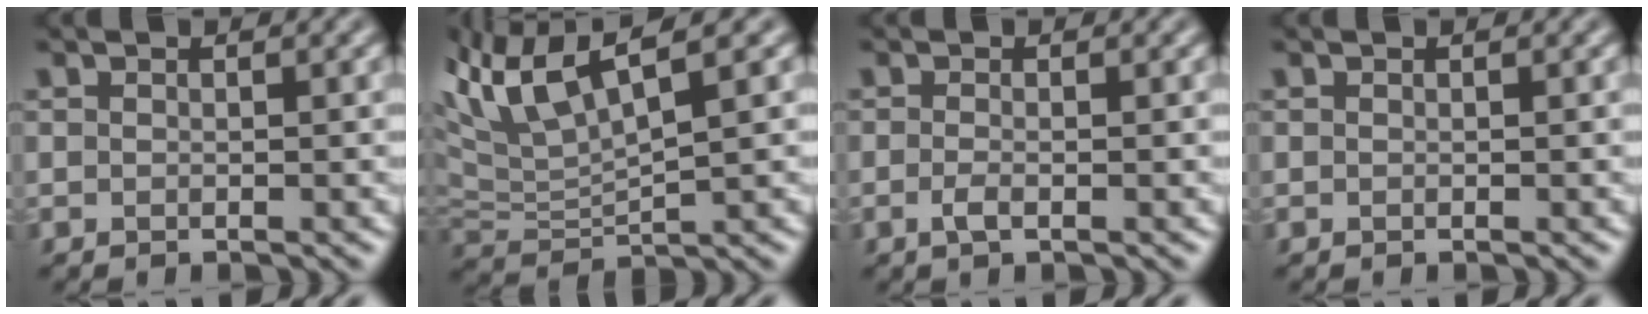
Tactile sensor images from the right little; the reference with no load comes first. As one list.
[{"total": 6.4, "force": [5.5, -0.2, 3.3], "torque": [-0.074, 0.029, 0.102]}, {"total": 0.5, "force": [-0.4, -0.3, 0.2], "torque": [-0.013, 0.007, -0.015]}, {"total": 0.0}]